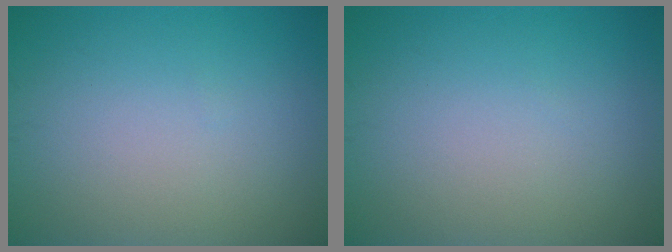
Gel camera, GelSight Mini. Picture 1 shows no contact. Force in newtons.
{"total": 0.0}